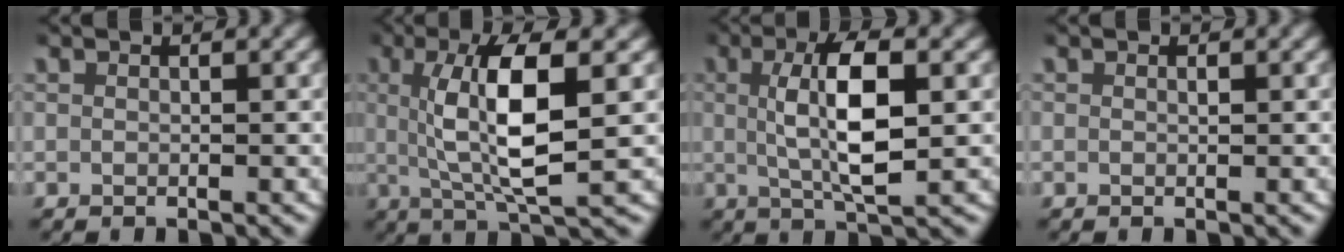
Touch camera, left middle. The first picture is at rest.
{"total": 7.3, "force": [1.1, 1.6, 7.0], "torque": [-0.120, 0.001, 0.021]}
{"total": 6.2, "force": [0.7, 1.6, 5.9], "torque": [-0.101, -0.004, 0.016]}
{"total": 0.0}